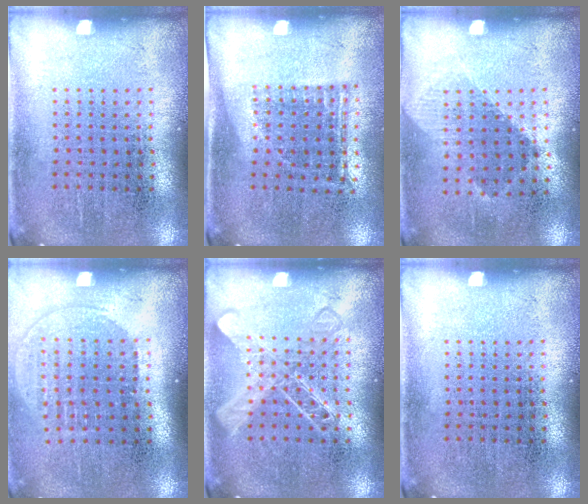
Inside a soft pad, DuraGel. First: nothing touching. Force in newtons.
{"total": 1.2, "press": 0.9, "slide": 0.8}
{"total": 0.9, "press": 0.8, "slide": 0.5}
{"total": 1.4, "press": 1.1, "slide": 0.7}
{"total": 2.3, "press": 2.3, "slide": 0.4}
{"total": 0.0}